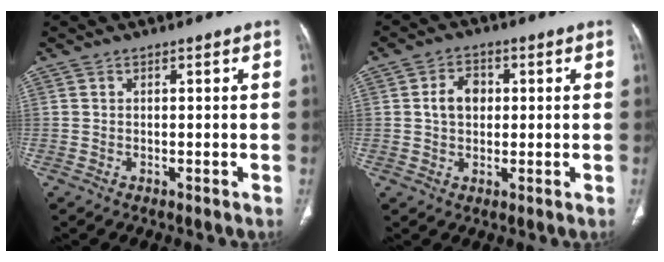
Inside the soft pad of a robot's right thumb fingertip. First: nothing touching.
{"total": 5.4, "force": [0.7, 4.0, 3.5], "torque": [-0.050, 0.008, 0.010]}